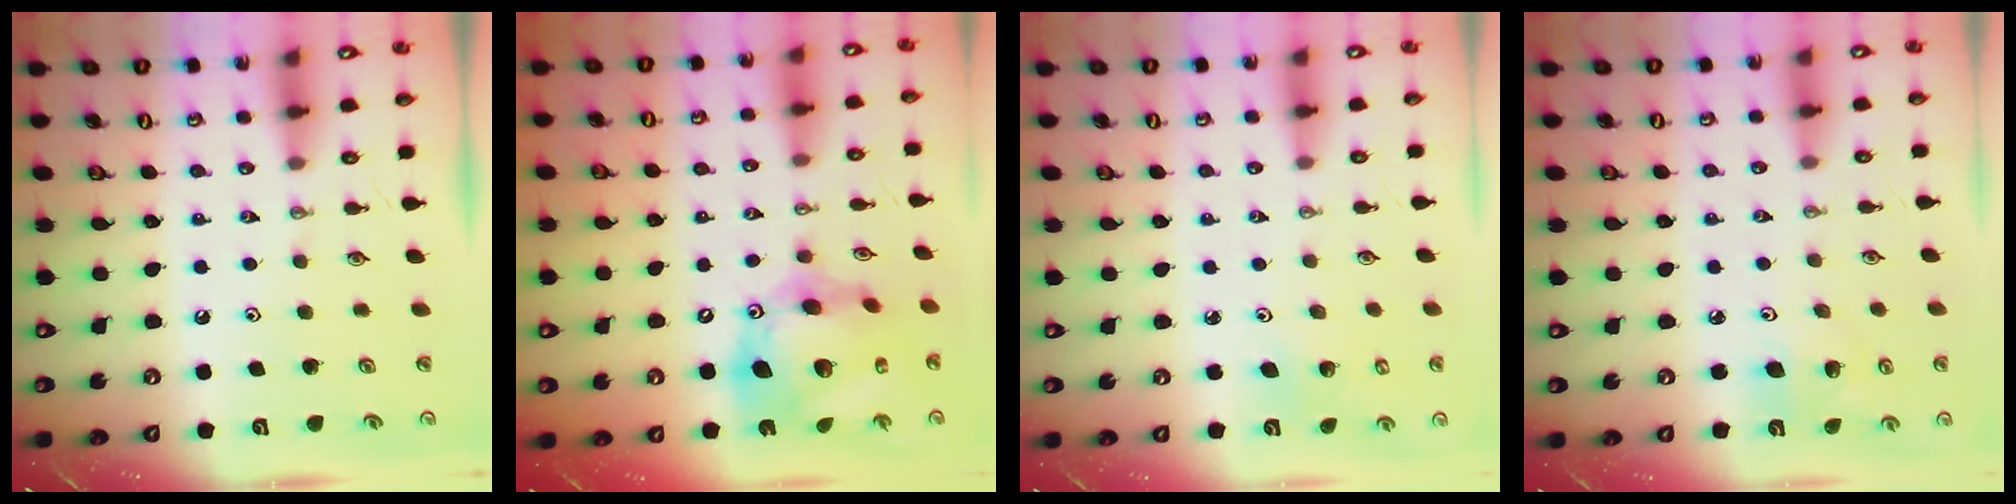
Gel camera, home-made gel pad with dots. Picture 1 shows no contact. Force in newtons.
{"total": 20.0, "press": 19.9, "slide": 2.2}
{"total": 3.0, "press": 2.9, "slide": 0.4}
{"total": 6.5, "press": 6.4, "slide": 1.2}